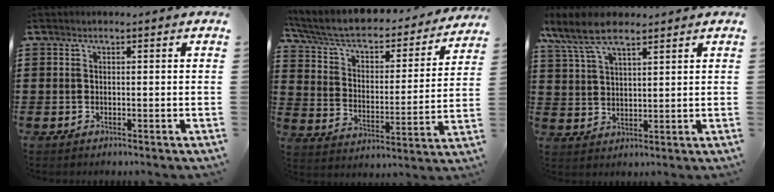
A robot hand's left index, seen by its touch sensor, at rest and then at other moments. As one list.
[{"total": 5.5, "force": [4.2, 2.2, 2.8], "torque": [-0.075, -0.034, 0.066]}, {"total": 8.2, "force": [6.0, 3.0, 4.7], "torque": [-0.117, -0.006, 0.111]}]